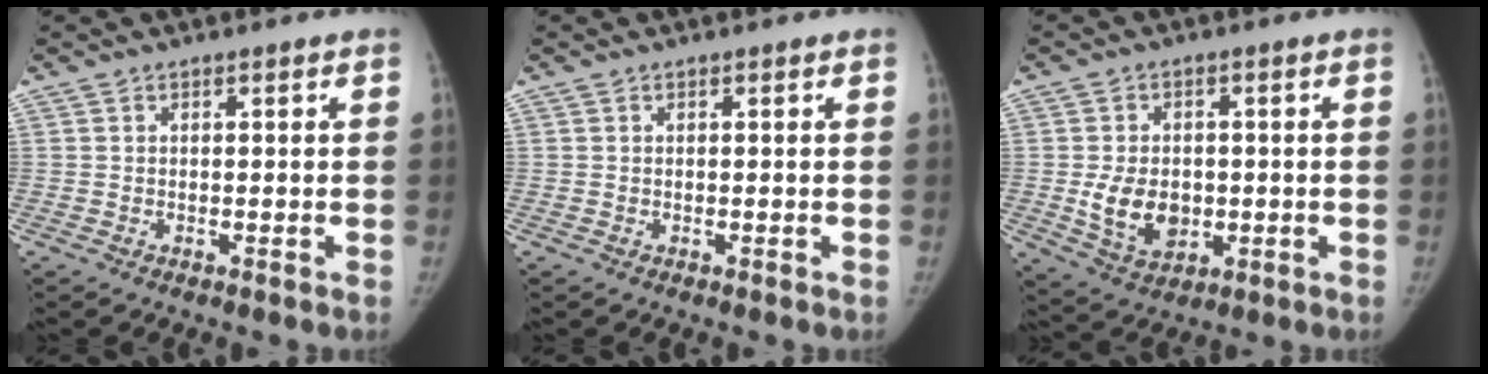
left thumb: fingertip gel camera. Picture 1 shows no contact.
{"total": 0.0}
{"total": 8.8, "force": [-0.9, 6.4, 6.0], "torque": [-0.084, -0.007, -0.001]}